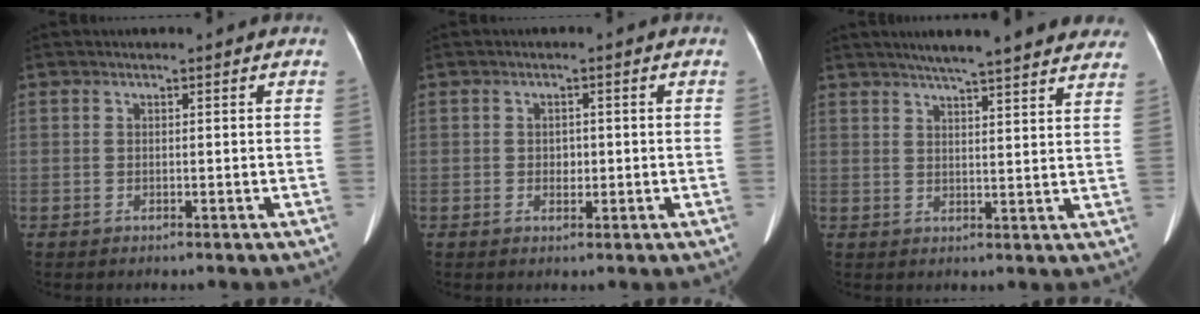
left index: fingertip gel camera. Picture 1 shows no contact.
{"total": 1.8, "force": [-0.2, 1.3, 1.2], "torque": [-0.020, 0.002, 0.000]}
{"total": 17.9, "force": [15.3, 2.0, 9.1], "torque": [-0.127, 0.023, 0.187]}